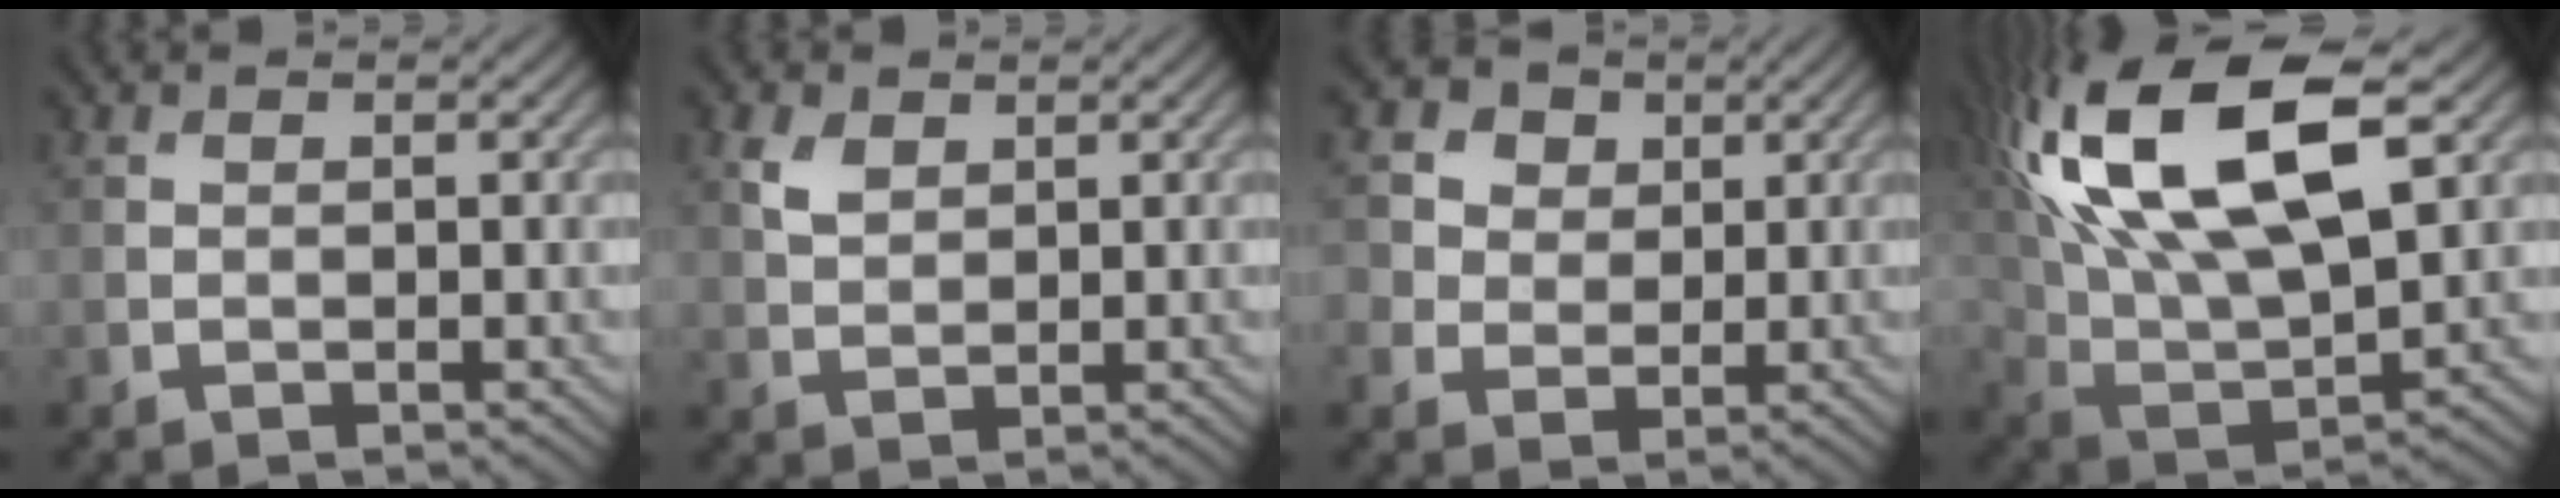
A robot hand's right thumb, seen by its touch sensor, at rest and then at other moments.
{"total": 2.4, "force": [1.4, 1.4, 1.4], "torque": [-0.039, 0.002, 0.029]}
{"total": 6.0, "force": [2.5, 5.1, 2.2], "torque": [-0.089, 0.006, 0.041]}
{"total": 19.9, "force": [8.4, 8.3, 16.0], "torque": [-0.346, 0.043, 0.139]}